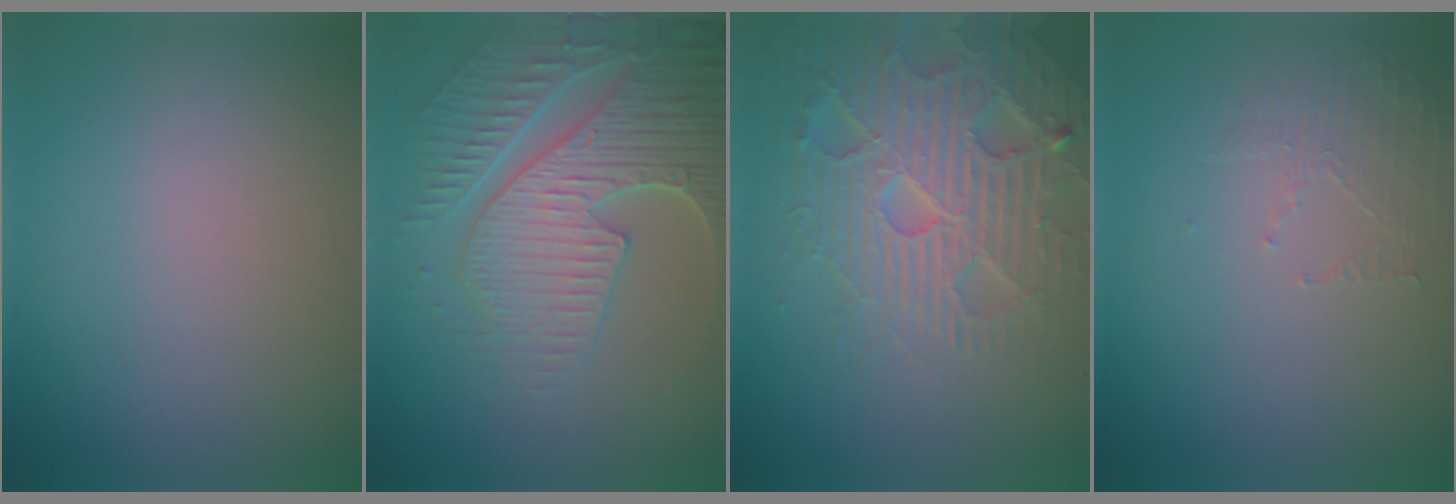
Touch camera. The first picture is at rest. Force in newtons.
{"total": 7.5, "press": 5.9, "slide": 4.7}
{"total": 7.0, "press": 6.9, "slide": 1.4}
{"total": 1.5, "press": 0.5, "slide": 1.4}